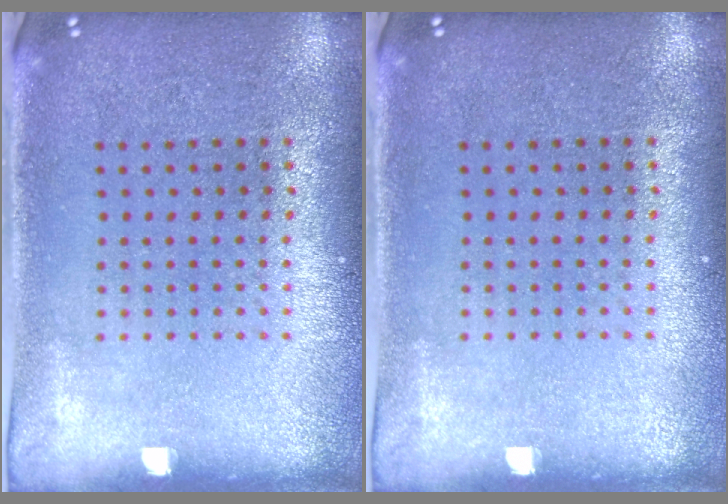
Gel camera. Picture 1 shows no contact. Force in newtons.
{"total": 0.0}